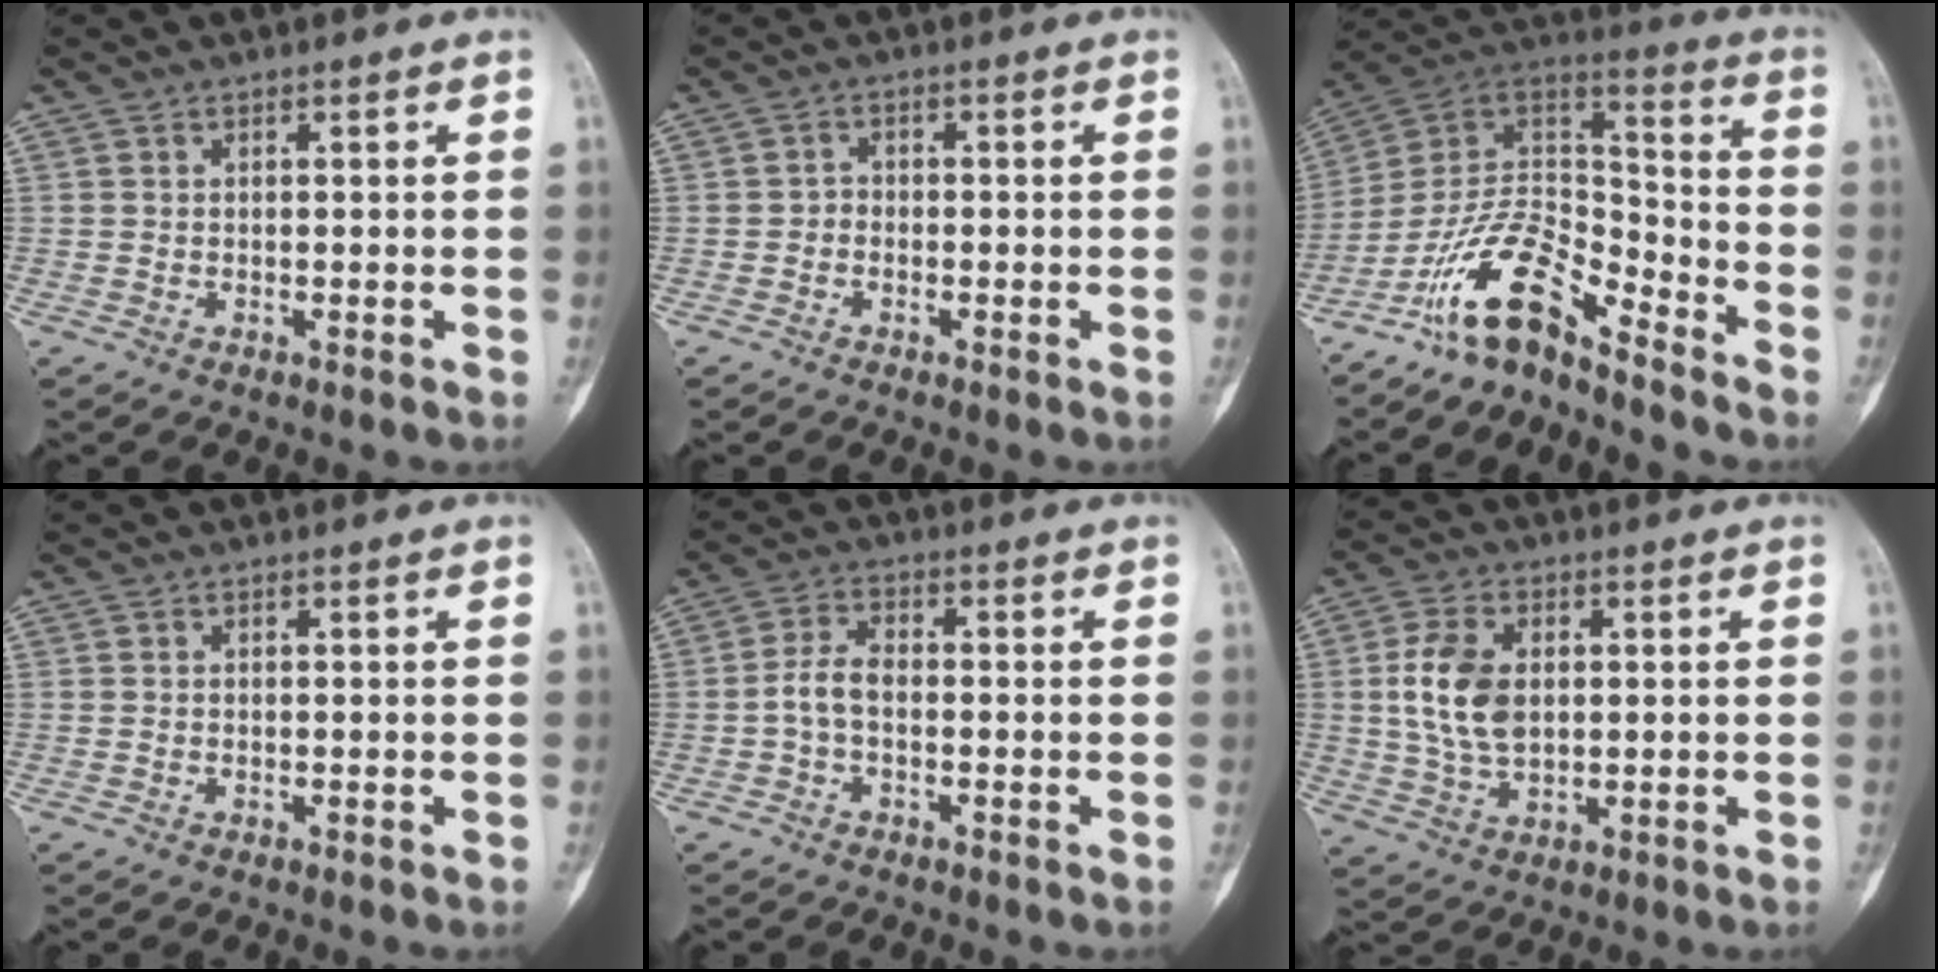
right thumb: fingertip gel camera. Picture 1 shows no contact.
{"total": 1.4, "force": [-0.8, 1.1, 0.5], "torque": [0.006, 0.007, -0.021]}
{"total": 14.3, "force": [-10.9, 4.7, 8.0], "torque": [-0.134, 0.105, -0.208]}
{"total": 0.0}
{"total": 4.5, "force": [-1.0, 2.6, 3.6], "torque": [-0.071, 0.019, -0.026]}
{"total": 10.1, "force": [1.1, 6.4, 7.7], "torque": [-0.143, 0.000, 0.025]}